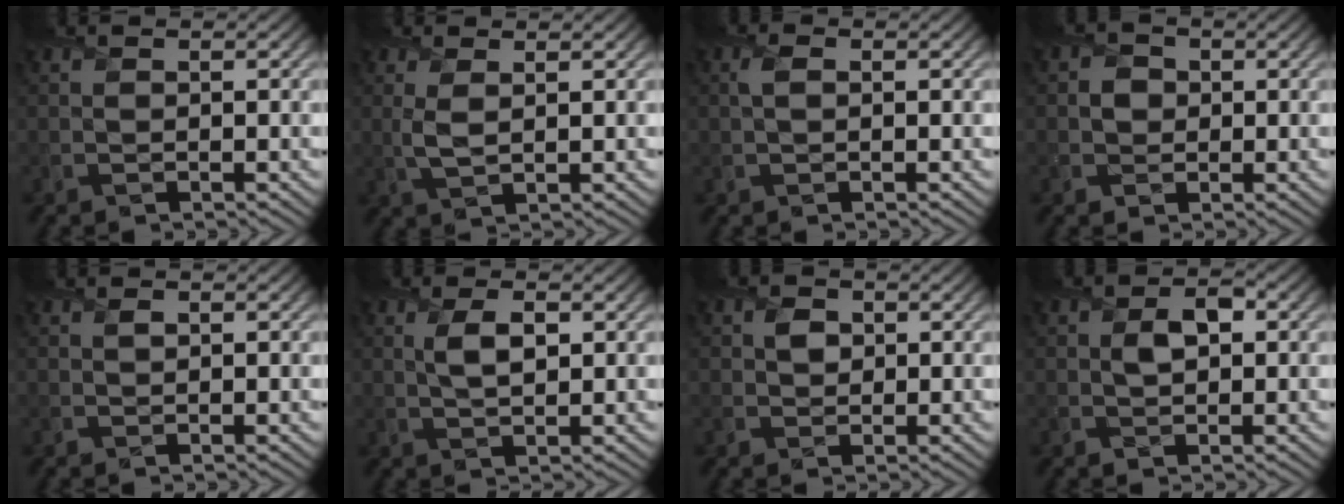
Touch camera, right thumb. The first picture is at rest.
{"total": 2.3, "force": [0.8, 0.8, 2.0], "torque": [-0.050, -0.001, 0.019]}
{"total": 1.4, "force": [0.3, 0.7, 1.1], "torque": [-0.029, 0.002, 0.004]}
{"total": 2.1, "force": [0.1, 2.0, 0.6], "torque": [-0.011, -0.002, -0.004]}
{"total": 0.9, "force": [0.3, 0.6, 0.6], "torque": [-0.009, -0.002, 0.006]}
{"total": 3.3, "force": [0.9, 1.4, 2.8], "torque": [-0.061, -0.001, 0.020]}
{"total": 2.2, "force": [0.5, 1.9, 1.0], "torque": [-0.020, -0.003, 0.007]}
{"total": 3.1, "force": [0.4, 2.0, 2.3], "torque": [-0.041, 0.001, 0.006]}